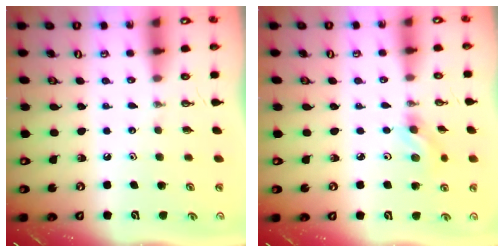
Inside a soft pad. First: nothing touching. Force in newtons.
{"total": 4.8, "press": 4.6, "slide": 1.5}